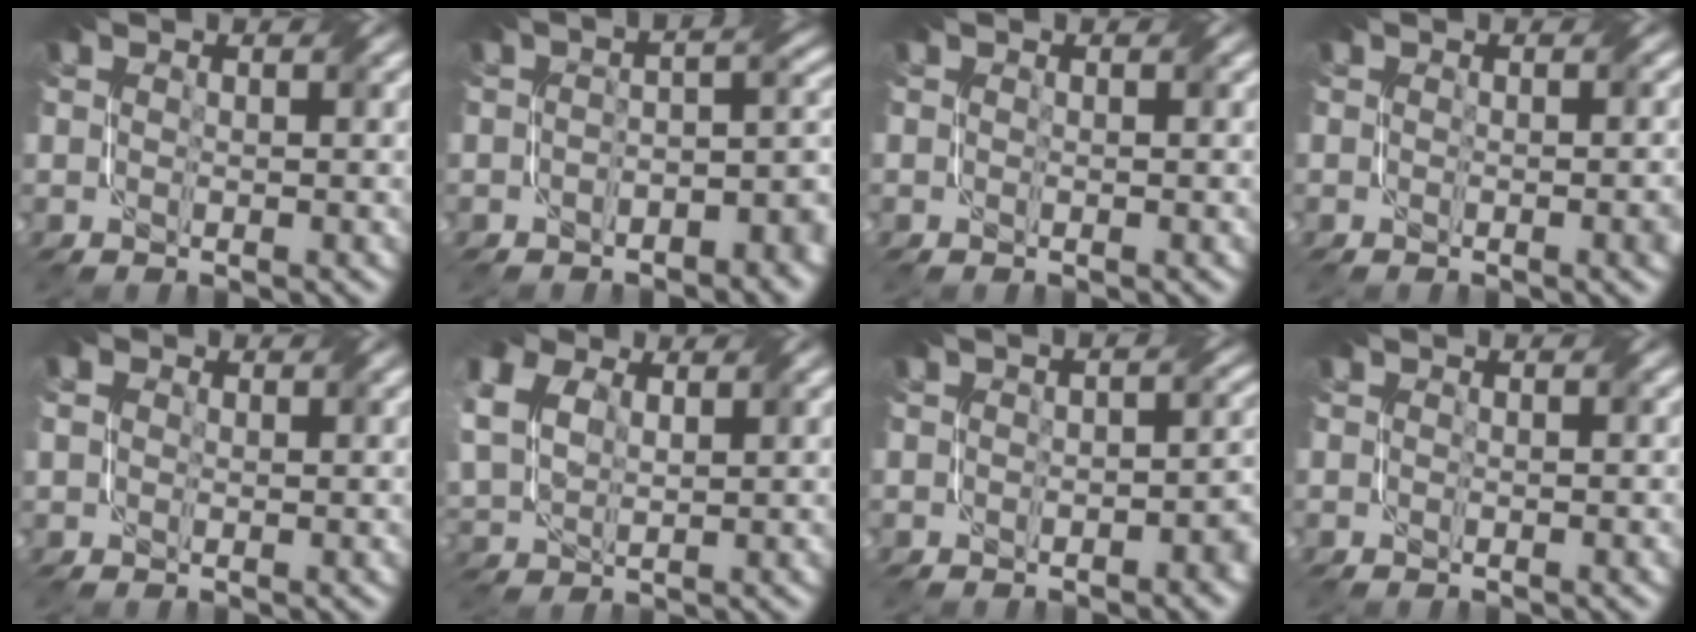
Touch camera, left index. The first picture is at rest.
{"total": 5.8, "force": [-2.4, 3.0, 4.3], "torque": [-0.038, 0.003, -0.040]}
{"total": 0.0}
{"total": 1.6, "force": [-0.3, 0.3, 1.5], "torque": [-0.015, 0.000, -0.006]}
{"total": 1.9, "force": [0.6, 1.6, 1.0], "torque": [-0.027, 0.009, 0.006]}
{"total": 8.8, "force": [3.9, 5.9, 5.2], "torque": [-0.148, 0.028, 0.068]}
{"total": 3.4, "force": [-0.6, 1.7, 2.8], "torque": [-0.027, 0.003, -0.008]}
{"total": 0.0}